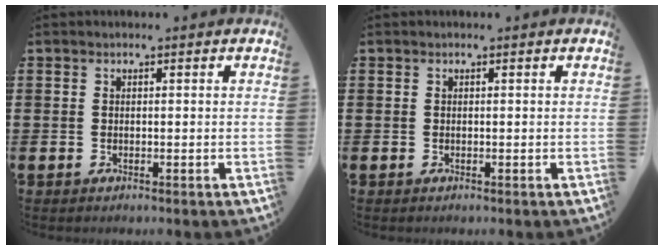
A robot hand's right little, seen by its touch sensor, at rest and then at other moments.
{"total": 0.0}